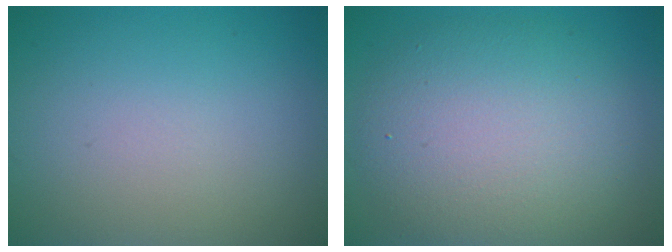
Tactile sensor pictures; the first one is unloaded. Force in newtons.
{"total": 8.4, "press": 8.4, "slide": 0.5}